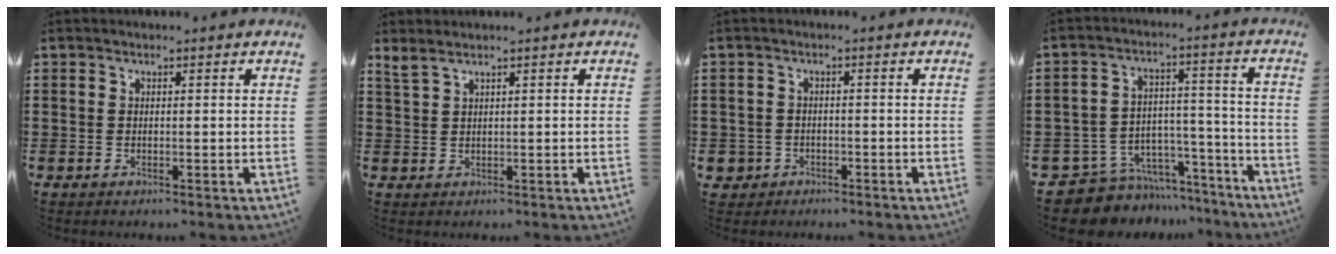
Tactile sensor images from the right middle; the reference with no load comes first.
{"total": 1.6, "force": [1.3, 0.4, 0.9], "torque": [-0.023, 0.001, 0.025]}
{"total": 2.0, "force": [-1.2, 1.5, 0.3], "torque": [-0.018, -0.001, -0.031]}
{"total": 8.2, "force": [-7.2, 3.7, 0.9], "torque": [-0.024, 0.019, -0.137]}